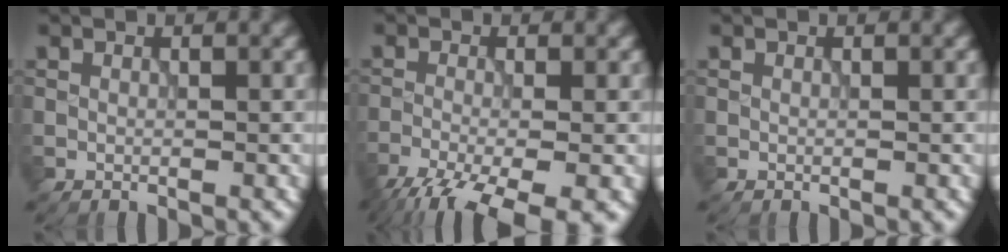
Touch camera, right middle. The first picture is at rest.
{"total": 9.1, "force": [-6.2, 2.7, 6.0], "torque": [-0.114, -0.041, -0.102]}
{"total": 0.0}